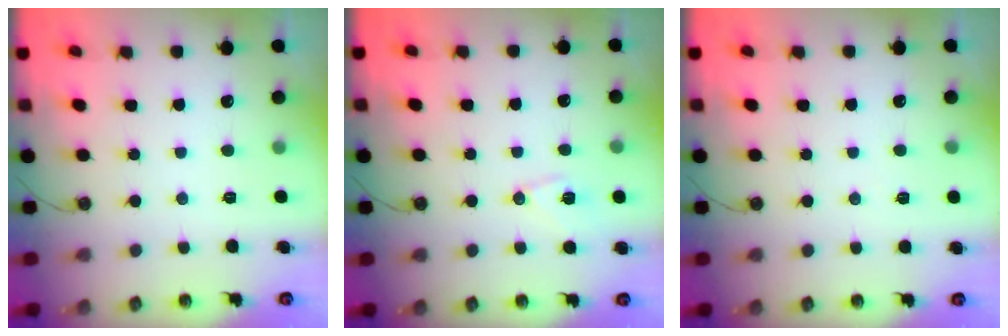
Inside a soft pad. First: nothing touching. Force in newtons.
{"total": 7.8, "press": 7.4, "slide": 2.5}
{"total": 3.4, "press": 2.6, "slide": 2.1}